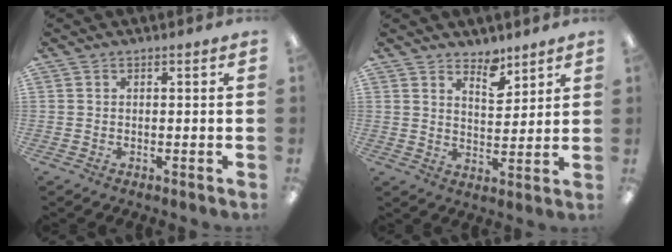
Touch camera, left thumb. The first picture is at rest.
{"total": 6.0, "force": [5.1, 2.6, 1.9], "torque": [-0.012, -0.036, 0.088]}